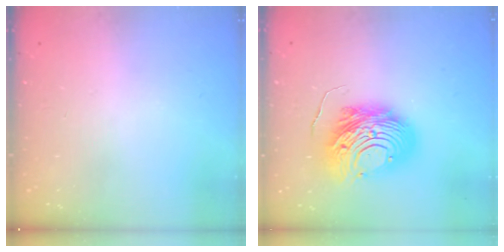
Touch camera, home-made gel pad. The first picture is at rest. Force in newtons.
{"total": 14.9, "press": 14.8, "slide": 1.4}